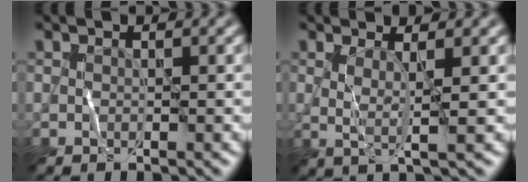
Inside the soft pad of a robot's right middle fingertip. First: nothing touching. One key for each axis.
{"total": 2.1, "fx": 0.2, "fy": 0.1, "fz": 2.1, "tx": -0.049, "ty": -0.002, "tz": 0.013}